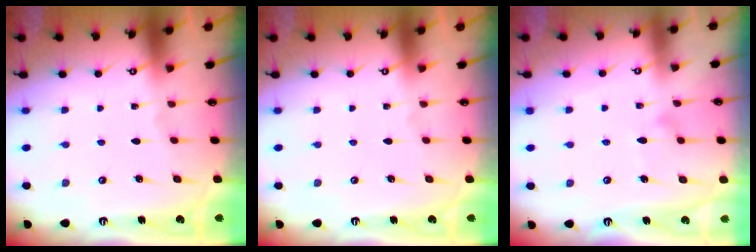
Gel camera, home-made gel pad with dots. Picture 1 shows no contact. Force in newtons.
{"total": 0.0}
{"total": 9.0, "press": 9.0, "slide": 0.6}